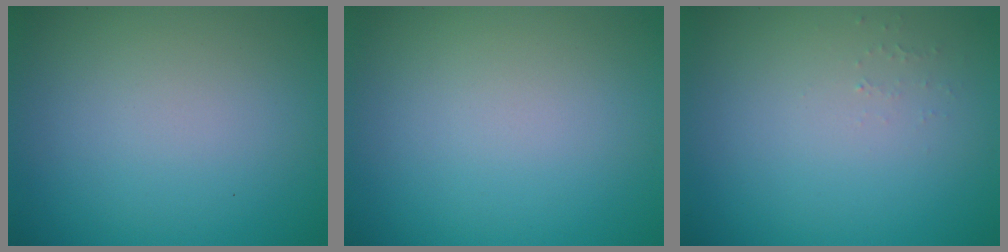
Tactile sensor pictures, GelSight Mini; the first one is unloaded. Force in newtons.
{"total": 0.0}
{"total": 0.5, "press": 0.5, "slide": 0.1}